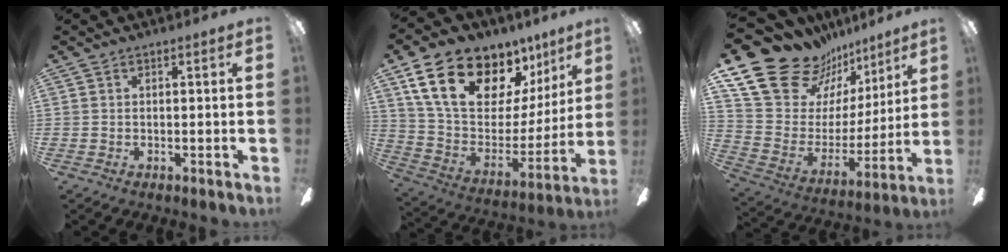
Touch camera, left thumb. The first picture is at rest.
{"total": 22.1, "force": [14.0, 12.1, 12.0], "torque": [-0.197, -0.086, 0.260]}
{"total": 21.6, "force": [15.8, 11.9, 8.8], "torque": [-0.160, -0.111, 0.300]}